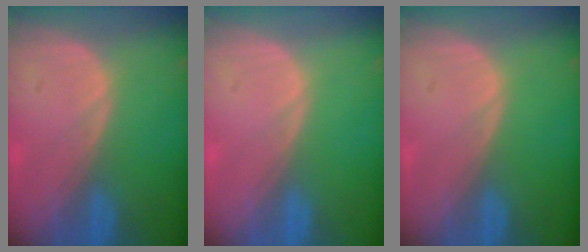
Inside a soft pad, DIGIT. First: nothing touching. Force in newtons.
{"total": 0.0}
{"total": 0.0}